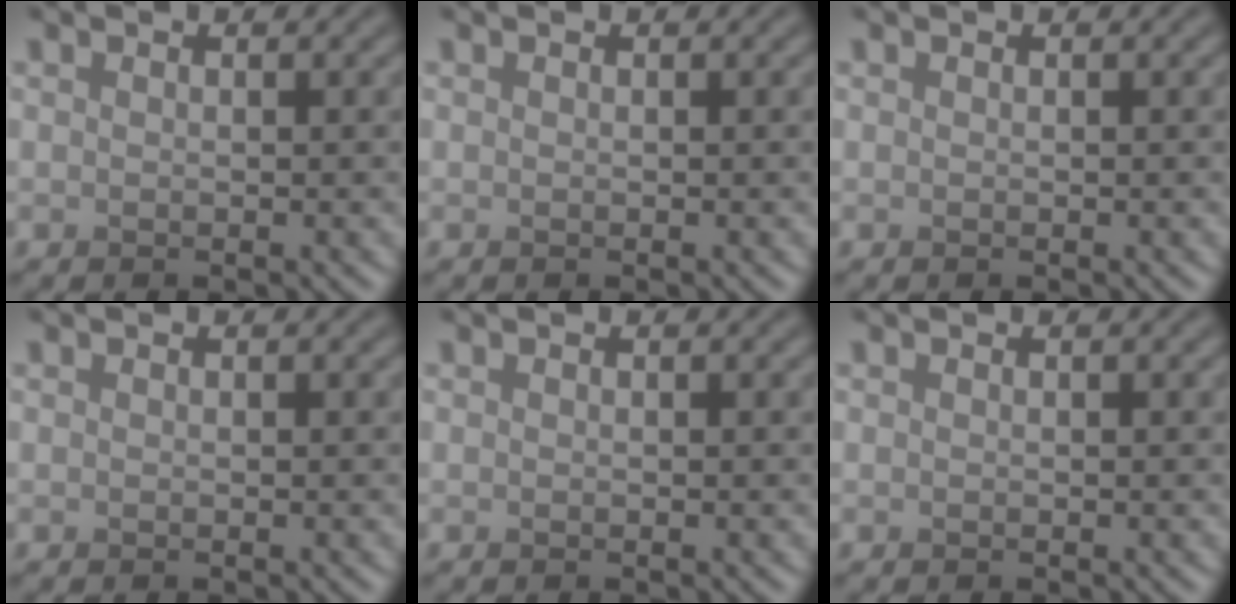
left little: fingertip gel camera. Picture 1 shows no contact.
{"total": 0.0}
{"total": 0.0}
{"total": 0.0}
{"total": 0.0}
{"total": 0.0}